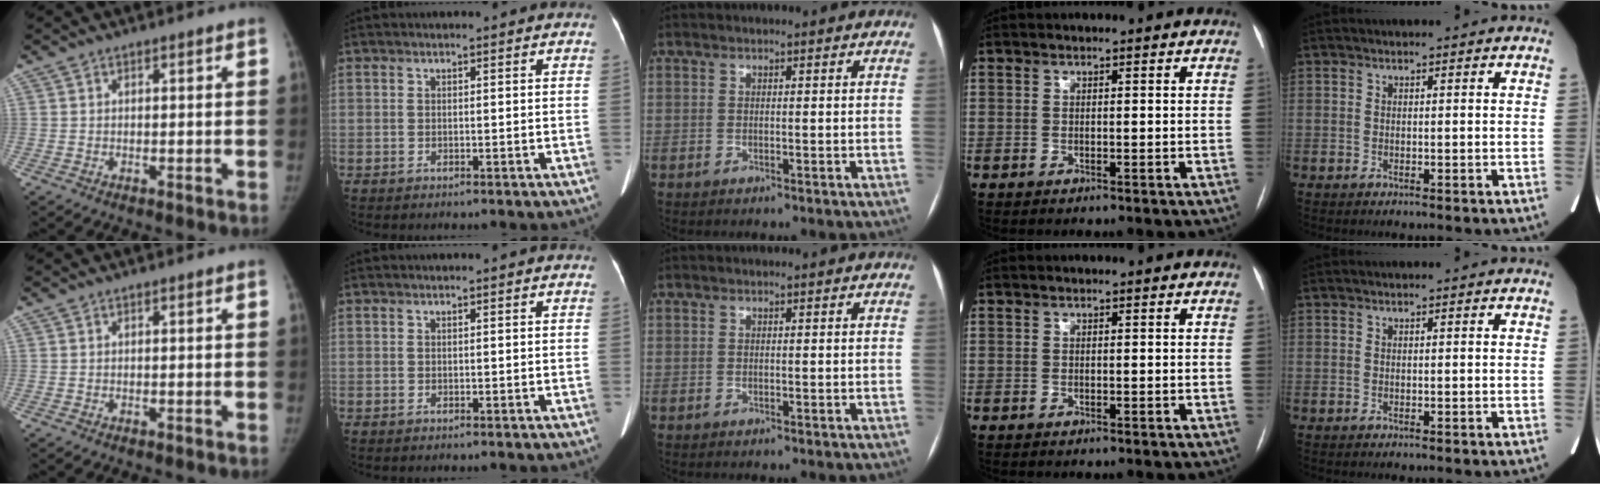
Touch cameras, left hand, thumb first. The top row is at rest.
{}